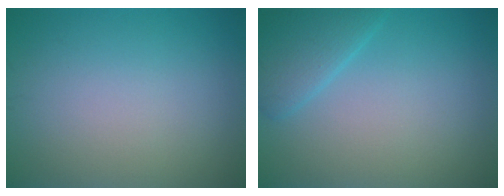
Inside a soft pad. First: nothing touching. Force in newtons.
{"total": 3.0, "press": 3.0, "slide": 0.2}